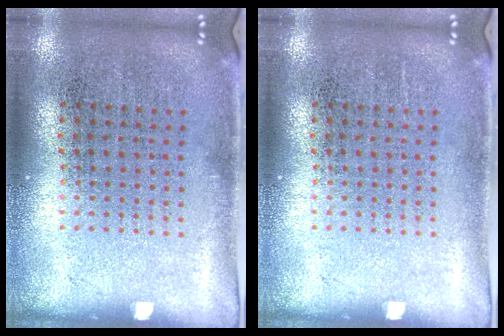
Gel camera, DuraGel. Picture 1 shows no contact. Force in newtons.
{"total": 0.0}